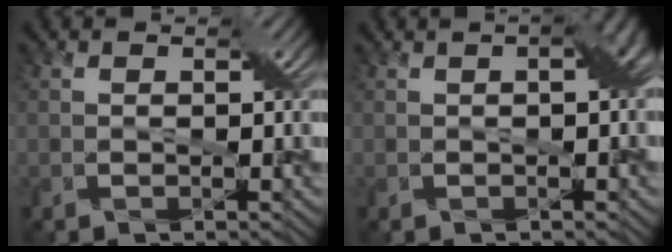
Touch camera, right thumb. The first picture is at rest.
{"total": 2.8, "force": [0.2, 0.7, 2.7], "torque": [-0.035, 0.012, 0.004]}